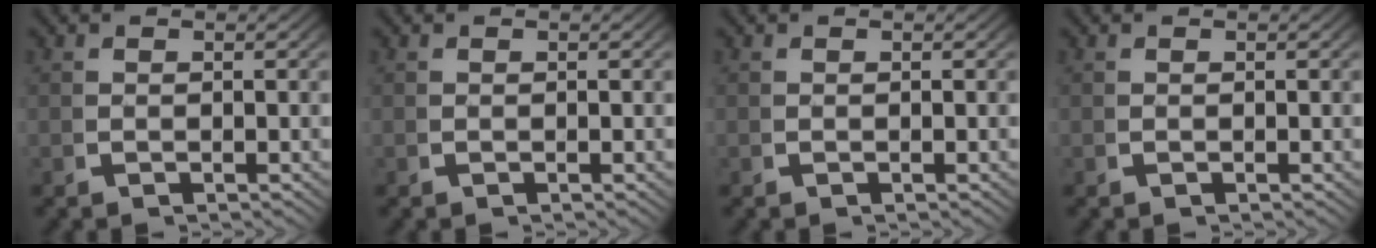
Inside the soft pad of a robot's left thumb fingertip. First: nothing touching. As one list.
[{"total": 0.0}, {"total": 0.0}, {"total": 0.0}]